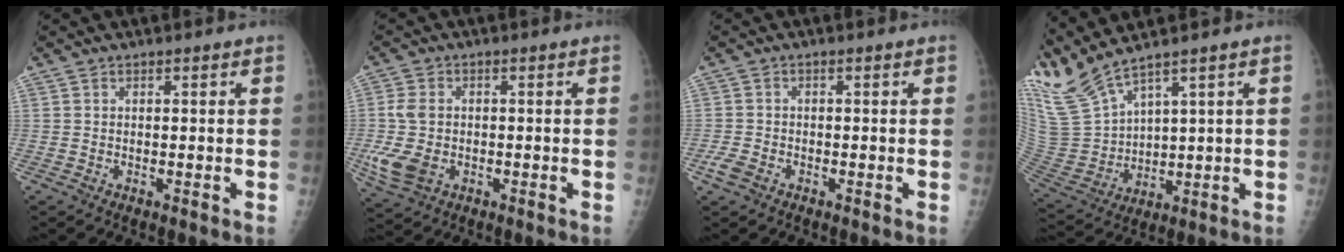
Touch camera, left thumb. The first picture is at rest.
{"total": 7.7, "force": [-1.4, 5.3, 5.3], "torque": [-0.122, 0.001, -0.023]}
{"total": 2.5, "force": [-1.4, 1.6, 1.4], "torque": [-0.034, 0.000, -0.026]}
{"total": 12.0, "force": [10.1, 1.8, 6.1], "torque": [-0.139, -0.045, 0.235]}